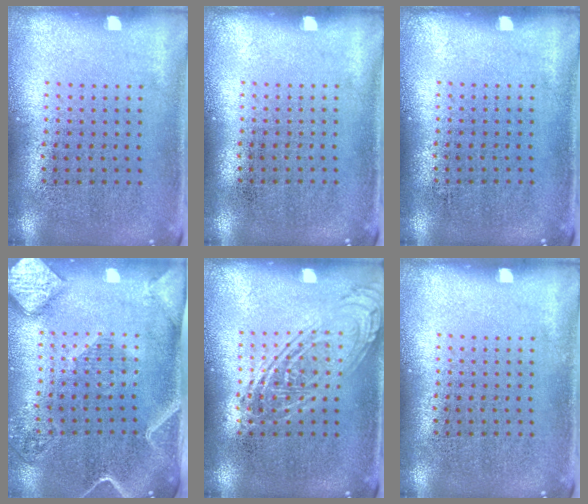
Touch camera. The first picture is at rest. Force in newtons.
{"total": 0.0}
{"total": 0.0}
{"total": 2.6, "press": 2.1, "slide": 1.5}
{"total": 2.5, "press": 2.4, "slide": 0.3}
{"total": 0.0}